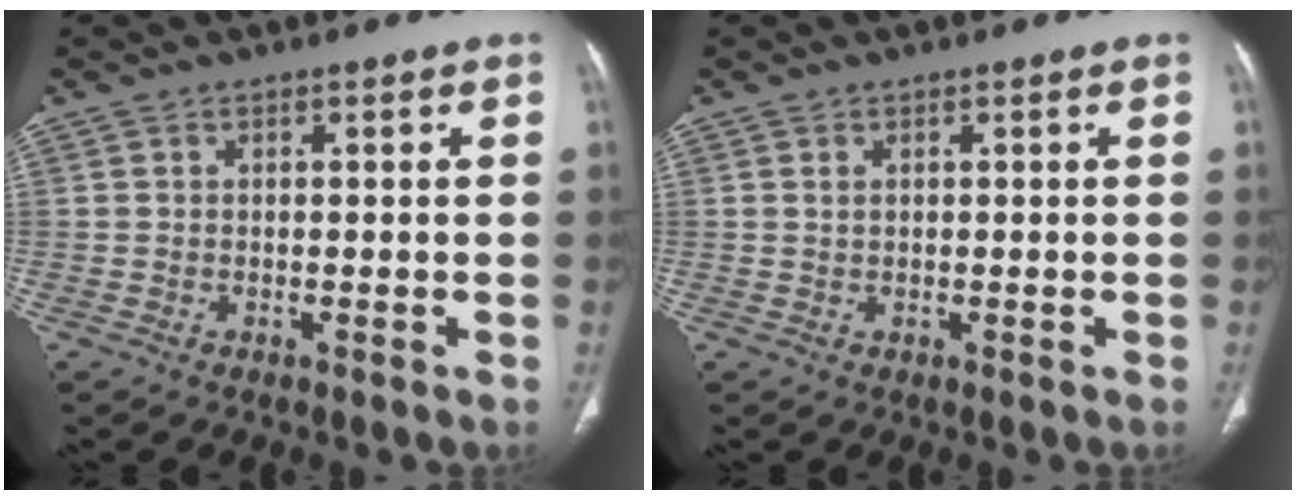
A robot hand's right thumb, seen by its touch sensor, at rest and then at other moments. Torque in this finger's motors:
{"motor_torque": [-0.19, -0.40, 0.23, 0.16, 0.02]}